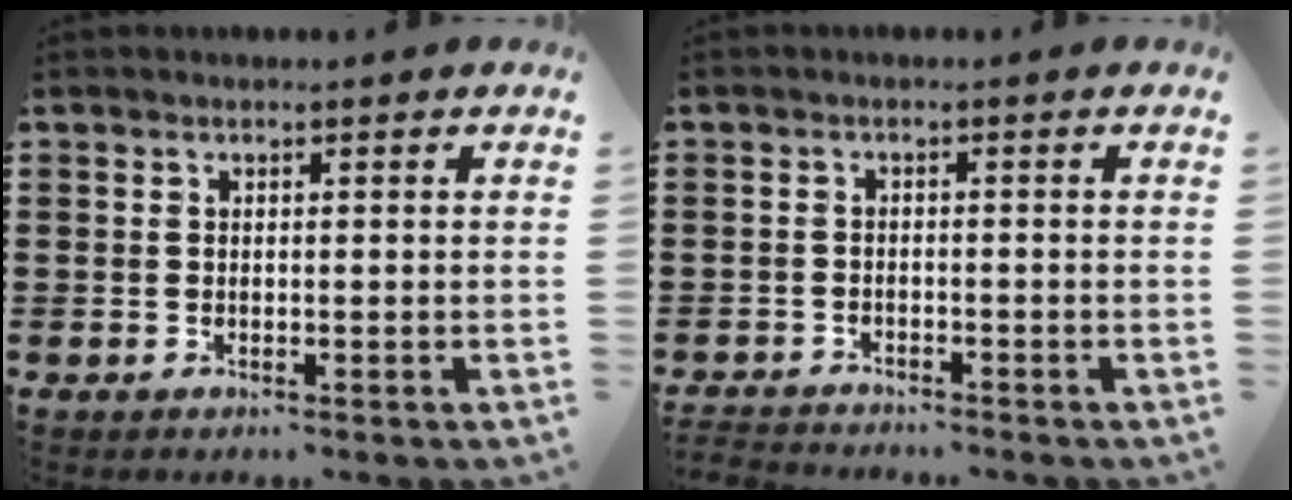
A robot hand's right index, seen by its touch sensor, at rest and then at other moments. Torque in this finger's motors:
{"motor_torque": [-1.89, 0.25, -1.05, -0.14]}